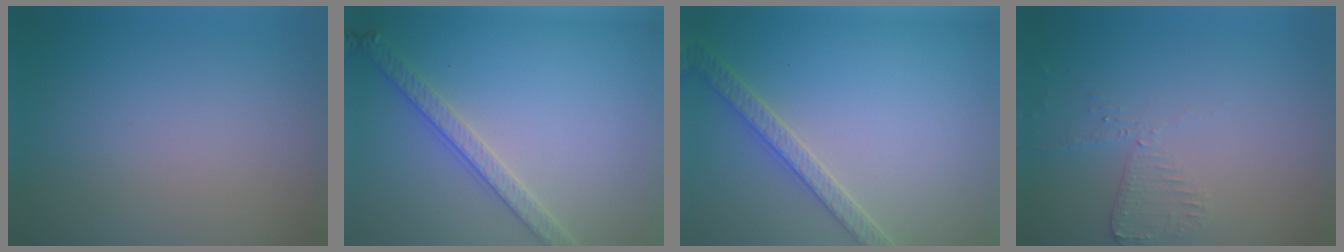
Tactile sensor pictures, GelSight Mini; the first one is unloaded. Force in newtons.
{"total": 3.0, "press": 2.9, "slide": 0.7}
{"total": 3.1, "press": 2.9, "slide": 0.9}
{"total": 2.0, "press": 2.0, "slide": 0.3}